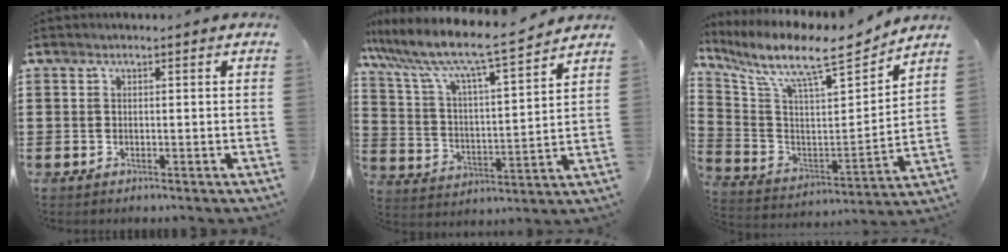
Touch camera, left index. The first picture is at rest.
{"total": 8.5, "force": [7.3, 0.5, 4.3], "torque": [-0.114, -0.050, 0.116]}
{"total": 10.9, "force": [8.8, 1.8, 6.2], "torque": [-0.141, -0.067, 0.141]}